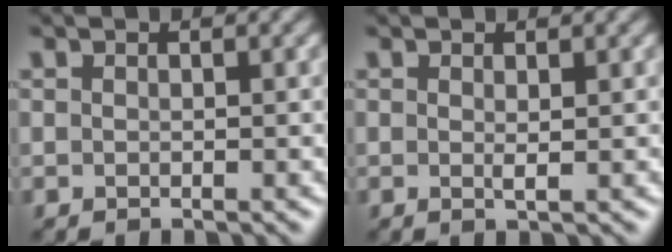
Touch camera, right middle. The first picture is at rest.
{"total": 0.7, "force": [0.2, 0.0, 0.7], "torque": [-0.012, -0.002, 0.002]}